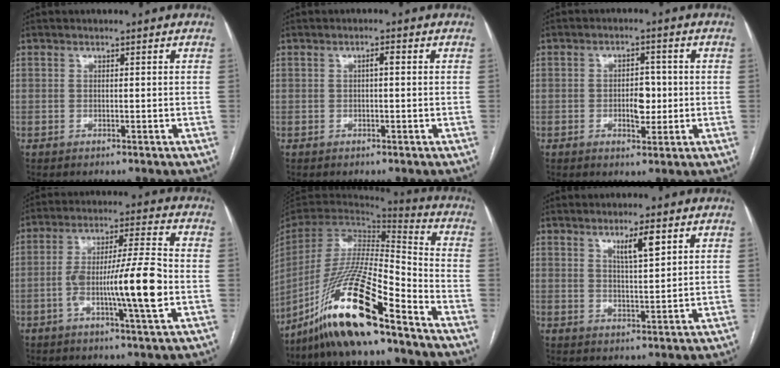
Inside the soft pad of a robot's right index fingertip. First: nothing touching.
{"total": 1.3, "force": [0.1, 0.3, 1.2], "torque": [-0.018, 0.005, 0.002]}
{"total": 4.5, "force": [-0.5, 2.4, 3.8], "torque": [-0.054, 0.004, -0.004]}
{"total": 12.8, "force": [-3.1, 0.3, 12.5], "torque": [-0.216, 0.005, -0.056]}
{"total": 20.7, "force": [-14.6, 2.0, 14.5], "torque": [-0.305, -0.037, -0.273]}
{"total": 4.5, "force": [2.5, 0.5, 3.8], "torque": [-0.065, -0.004, 0.043]}